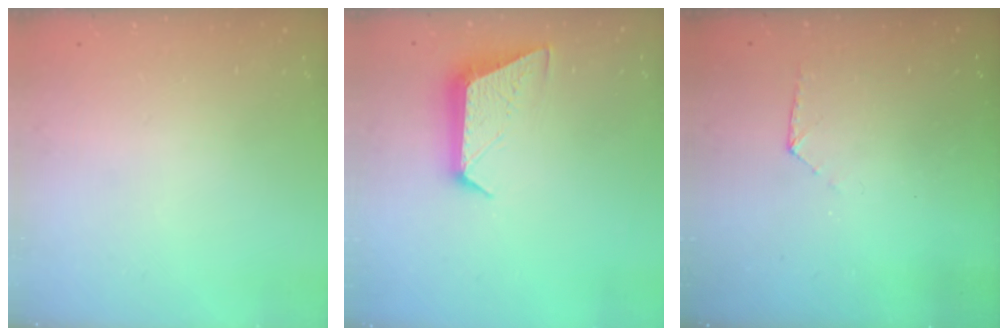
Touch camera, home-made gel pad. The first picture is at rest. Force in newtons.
{"total": 9.9, "press": 9.9, "slide": 0.2}
{"total": 6.7, "press": 6.7, "slide": 0.6}